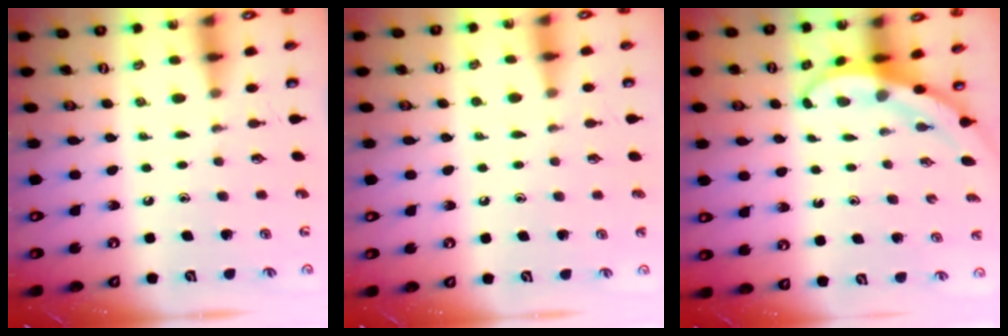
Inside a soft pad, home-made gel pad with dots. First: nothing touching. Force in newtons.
{"total": 1.7, "press": 1.7, "slide": 0.1}
{"total": 3.1, "press": 3.1, "slide": 0.2}